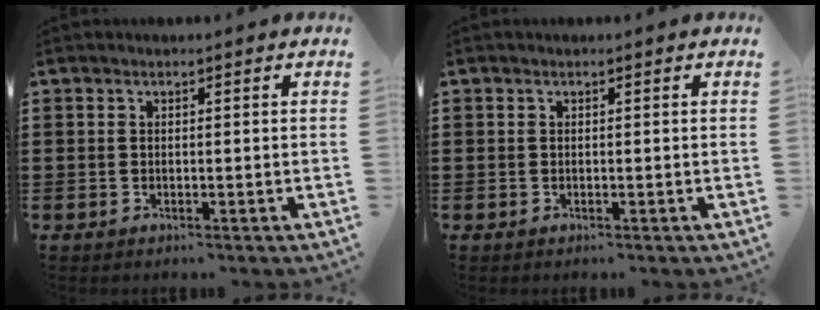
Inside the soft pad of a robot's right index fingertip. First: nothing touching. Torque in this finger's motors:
{"motor_torque": [0.00, 0.00, 0.00, 0.00]}